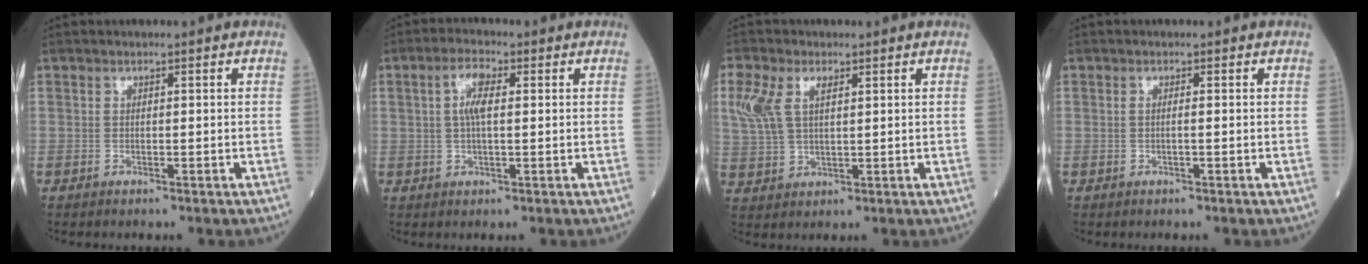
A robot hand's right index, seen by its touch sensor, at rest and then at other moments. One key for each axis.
{"total": 4.2, "fx": 1.0, "fy": 1.2, "fz": 3.9, "tx": -0.082, "ty": 0.013, "tz": 0.021}
{"total": 7.0, "fx": 2.9, "fy": 3.6, "fz": 5.3, "tx": -0.141, "ty": 0.022, "tz": 0.066}
{"total": 0.6, "fx": 0.1, "fy": -0.1, "fz": 0.6, "tx": -0.013, "ty": 0.001, "tz": 0.002}